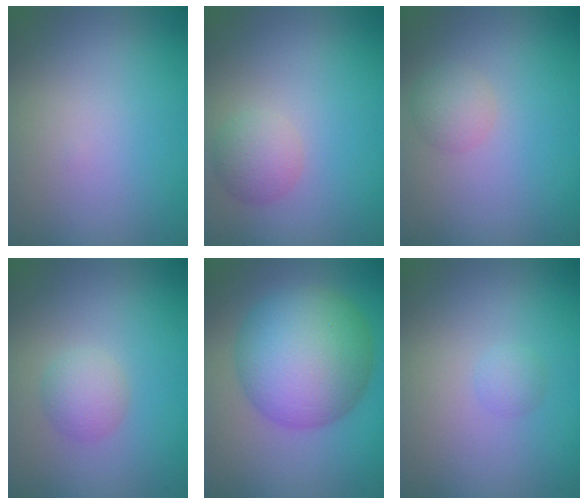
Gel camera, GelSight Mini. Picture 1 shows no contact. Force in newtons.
{"total": 2.2, "press": 2.2, "slide": 0.1}
{"total": 1.8, "press": 1.8, "slide": 0.1}
{"total": 2.0, "press": 2.0, "slide": 0.0}
{"total": 10.6, "press": 10.6, "slide": 0.2}
{"total": 0.9, "press": 0.9, "slide": 0.1}